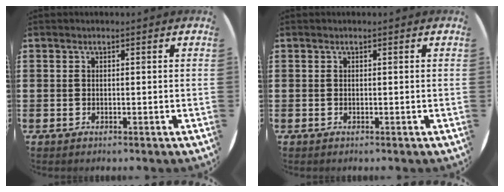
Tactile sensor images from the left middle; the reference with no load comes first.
{"total": 0.0}